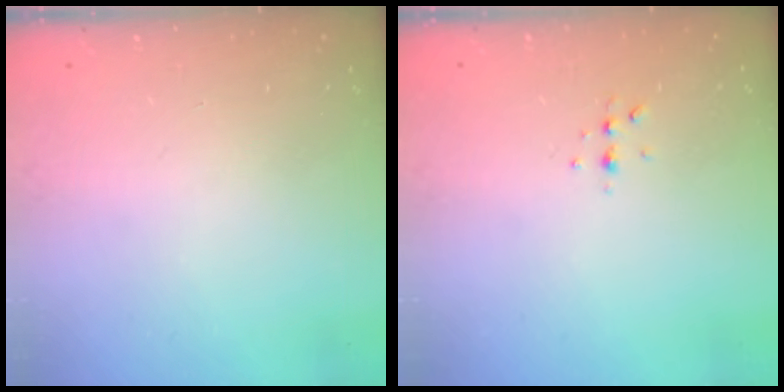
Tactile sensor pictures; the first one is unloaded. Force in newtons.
{"total": 3.6, "press": 3.5, "slide": 0.7}